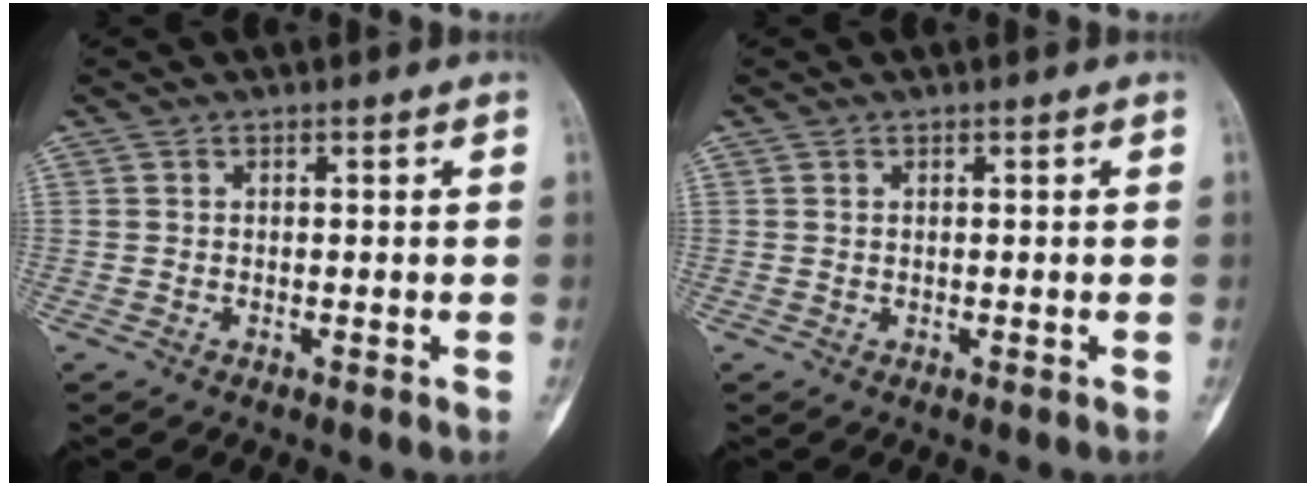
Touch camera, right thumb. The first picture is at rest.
{"total": 0.0}